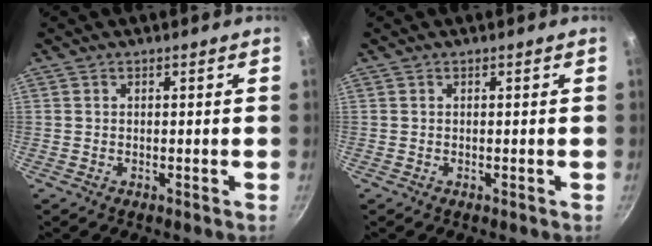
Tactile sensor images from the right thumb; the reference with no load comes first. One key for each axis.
{"total": 0.0}